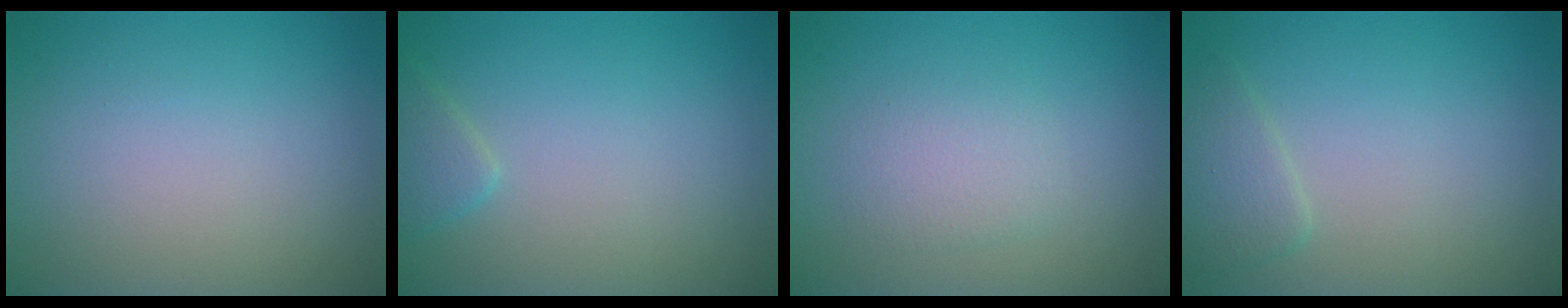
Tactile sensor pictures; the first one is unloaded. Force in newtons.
{"total": 1.6, "press": 1.6, "slide": 0.1}
{"total": 2.1, "press": 2.1, "slide": 0.0}
{"total": 1.9, "press": 1.9, "slide": 0.1}